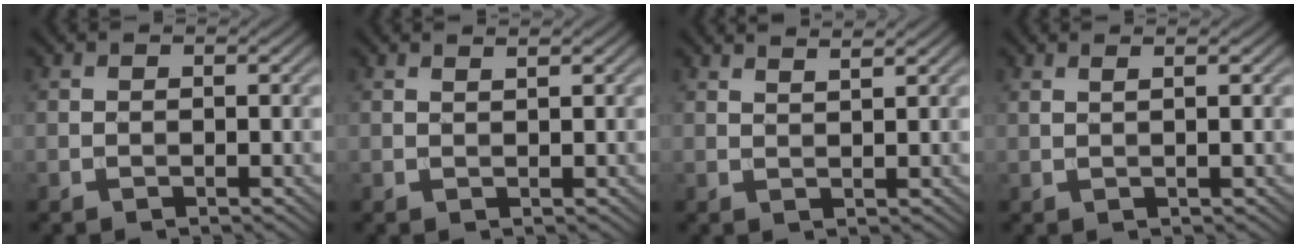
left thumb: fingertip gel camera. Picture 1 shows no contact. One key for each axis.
{"total": 0.8, "fx": 0.7, "fy": -0.1, "fz": 0.4, "tx": -0.012, "ty": 0.003, "tz": 0.012}
{"total": 2.3, "fx": 1.9, "fy": 0.3, "fz": 1.3, "tx": -0.019, "ty": 0.004, "tz": 0.029}
{"total": 1.9, "fx": 1.0, "fy": 0.4, "fz": 1.6, "tx": -0.022, "ty": 0.004, "tz": 0.004}